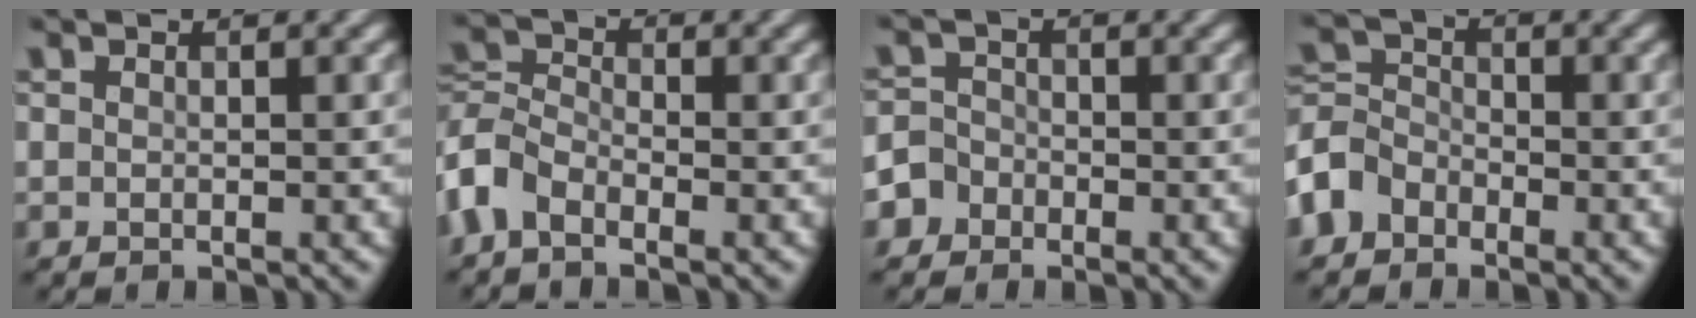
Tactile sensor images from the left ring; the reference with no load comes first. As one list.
[{"total": 3.9, "force": [-2.2, 2.2, 2.4], "torque": [-0.051, 0.006, -0.060]}, {"total": 2.3, "force": [-1.3, 1.8, 0.2], "torque": [0.013, 0.006, -0.031]}, {"total": 3.6, "force": [-2.2, 2.6, 1.1], "torque": [-0.025, 0.007, -0.059]}]